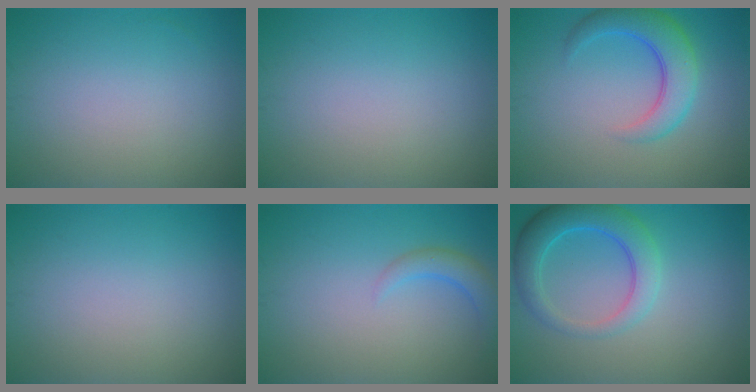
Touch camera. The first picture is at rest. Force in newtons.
{"total": 0.0}
{"total": 5.0, "press": 5.0, "slide": 0.3}
{"total": 0.0}
{"total": 2.3, "press": 2.3, "slide": 0.3}
{"total": 4.8, "press": 4.8, "slide": 0.3}